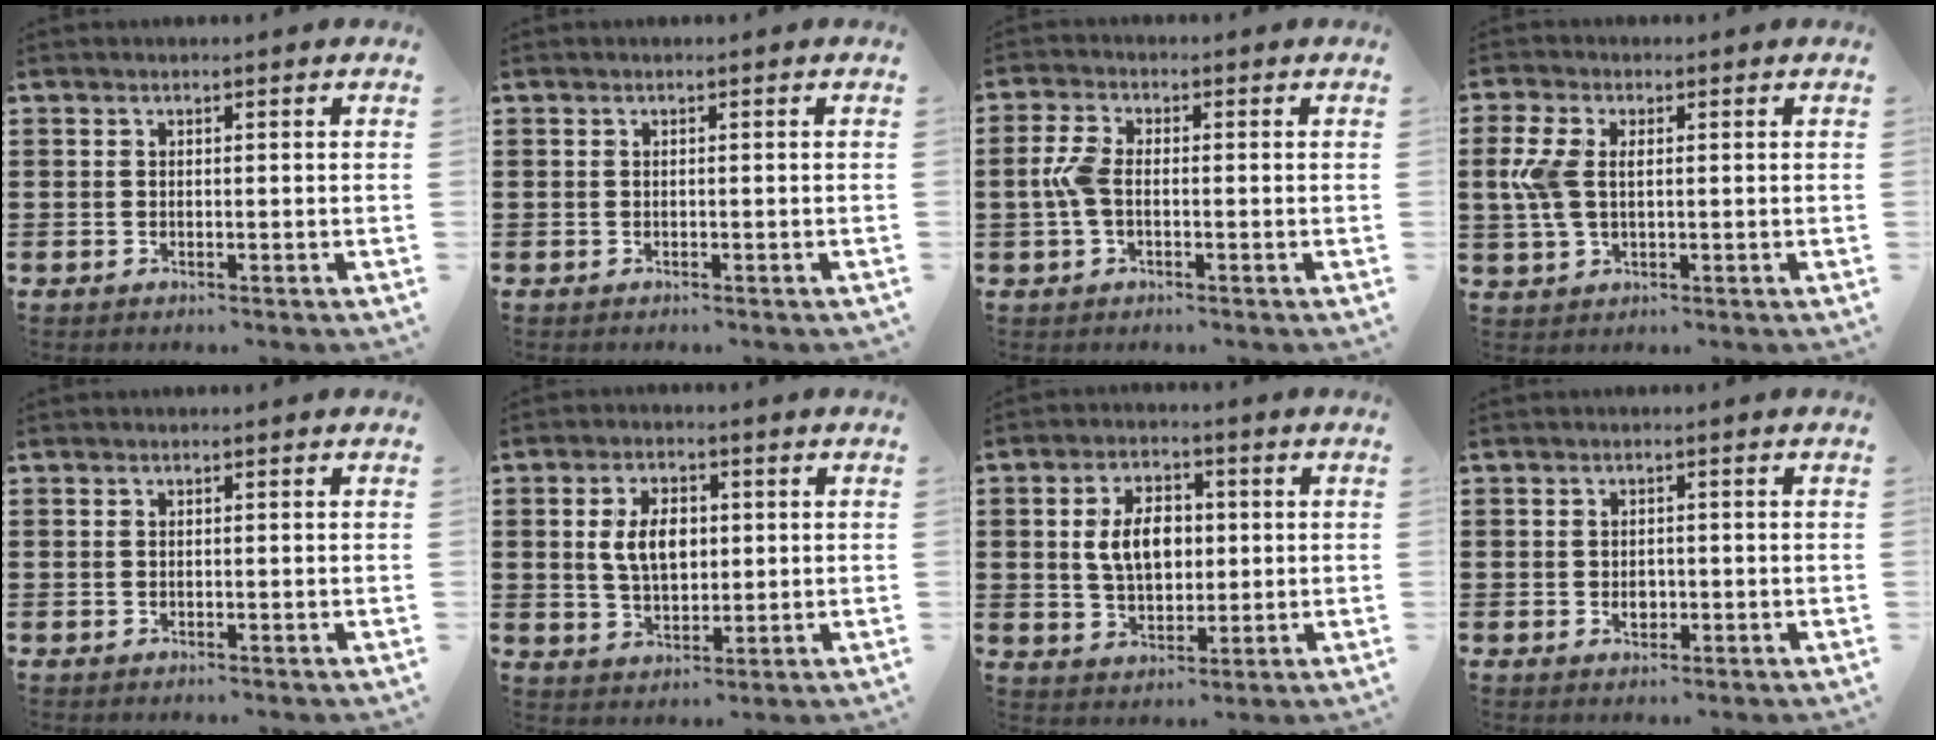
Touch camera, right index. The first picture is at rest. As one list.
[{"total": 0.0}, {"total": 4.4, "force": [-0.6, 2.2, 3.7], "torque": [-0.098, -0.005, -0.019]}, {"total": 5.5, "force": [0.4, 3.2, 4.5], "torque": [-0.128, -0.002, -0.004]}, {"total": 0.0}, {"total": 6.3, "force": [0.8, 3.7, 5.0], "torque": [-0.098, 0.005, 0.006]}, {"total": 7.0, "force": [0.8, 4.4, 5.4], "torque": [-0.105, 0.007, 0.005]}, {"total": 1.7, "force": [-0.3, 1.2, 1.1], "torque": [-0.022, 0.004, -0.006]}]